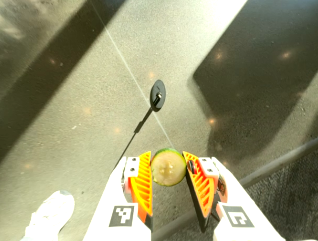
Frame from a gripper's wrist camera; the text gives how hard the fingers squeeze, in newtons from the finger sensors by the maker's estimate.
{"total": 9.2, "left": 9.2, "right": 9.1}